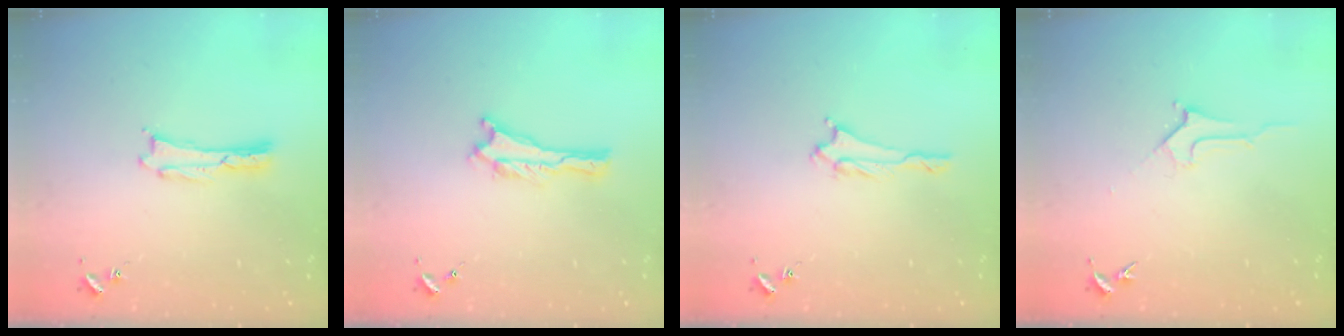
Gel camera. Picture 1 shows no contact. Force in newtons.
{"total": 0.0}
{"total": 1.7, "press": 1.7, "slide": 0.3}
{"total": 2.8, "press": 2.8, "slide": 0.4}